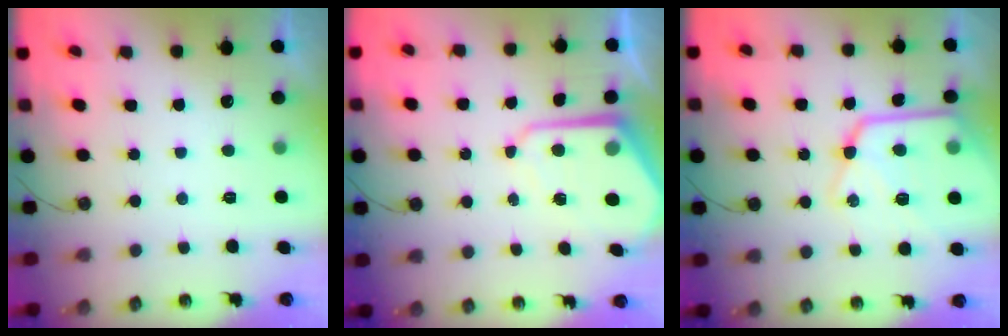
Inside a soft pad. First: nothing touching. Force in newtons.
{"total": 9.7, "press": 9.7, "slide": 0.7}
{"total": 19.6, "press": 19.5, "slide": 2.0}